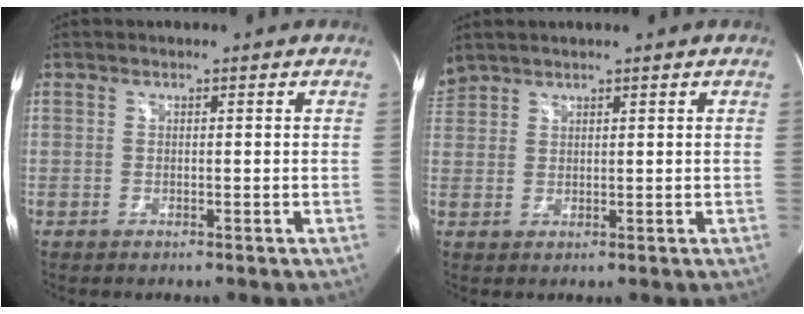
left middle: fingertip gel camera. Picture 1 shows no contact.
{"total": 2.7, "force": [2.6, 0.8, 0.3], "torque": [-0.019, 0.021, 0.058]}